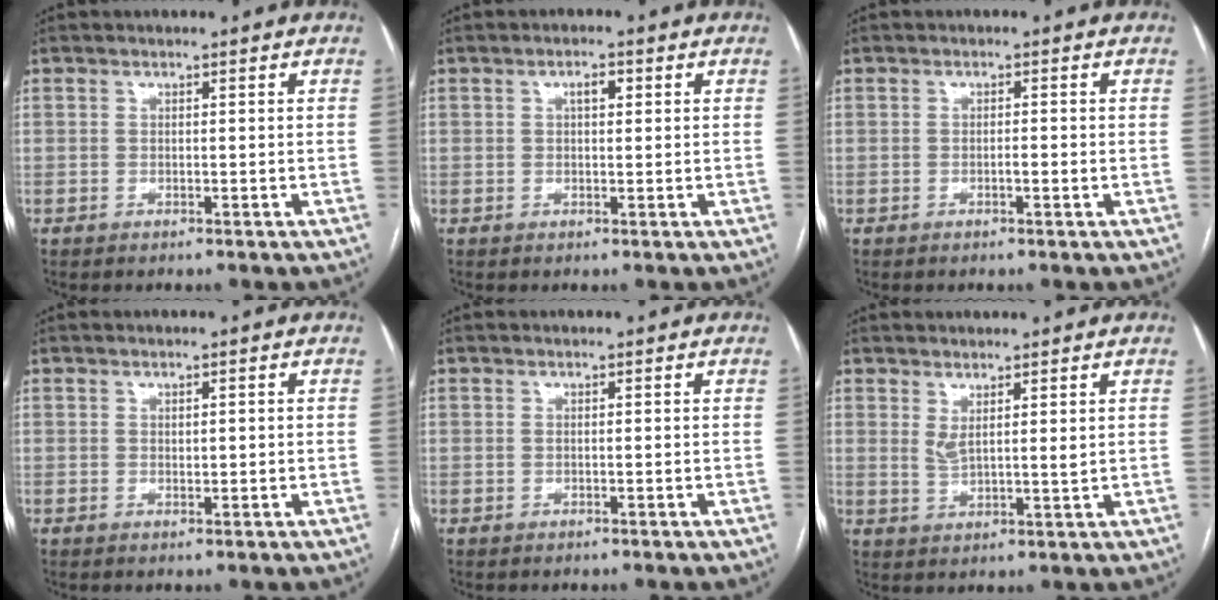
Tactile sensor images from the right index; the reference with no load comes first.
{"total": 1.9, "force": [0.7, 0.8, 1.6], "torque": [-0.027, 0.006, 0.010]}
{"total": 1.2, "force": [-0.4, 0.1, 1.1], "torque": [-0.019, 0.001, -0.007]}
{"total": 0.9, "force": [0.2, 0.4, 0.8], "torque": [-0.012, -0.002, 0.005]}
{"total": 0.0}
{"total": 3.3, "force": [1.6, 0.5, 2.9], "torque": [-0.056, -0.009, 0.035]}